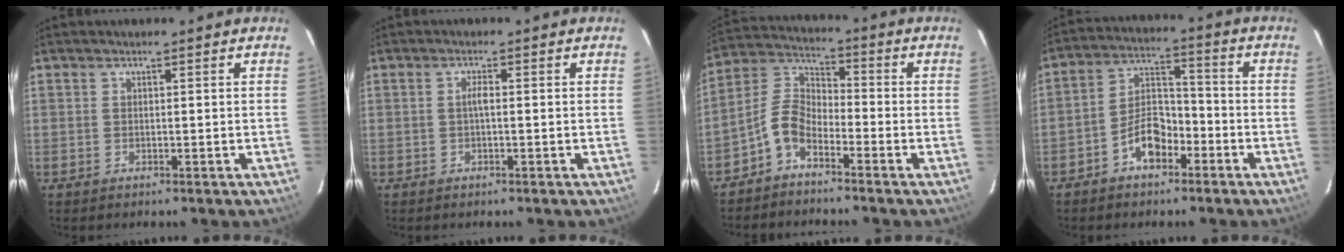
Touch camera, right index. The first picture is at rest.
{"total": 1.3, "force": [-0.2, 0.2, 1.3], "torque": [-0.025, 0.005, -0.005]}
{"total": 6.5, "force": [-4.3, 3.1, 3.8], "torque": [-0.087, 0.021, -0.096]}
{"total": 7.9, "force": [-4.7, 4.4, 4.7], "torque": [-0.089, 0.024, -0.079]}